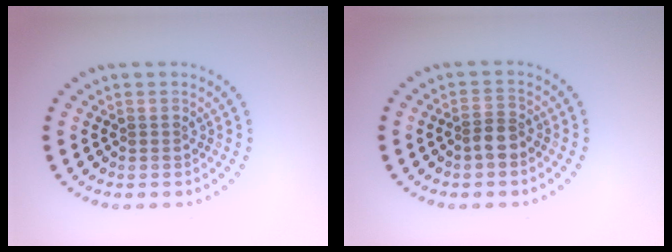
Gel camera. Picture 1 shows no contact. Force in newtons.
{"total": 1.9, "press": 1.7, "slide": 0.9}